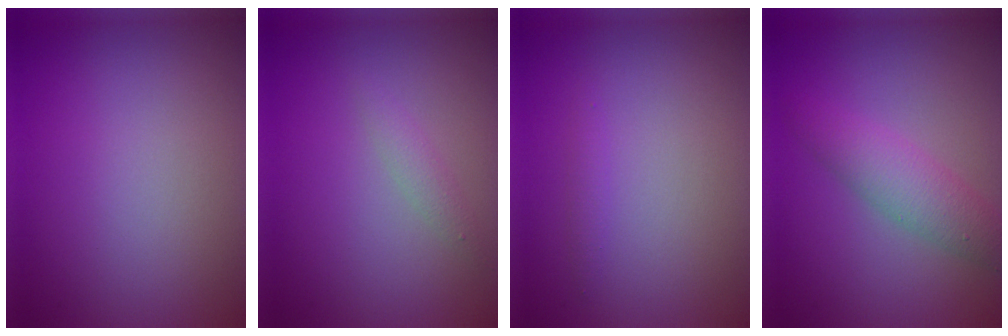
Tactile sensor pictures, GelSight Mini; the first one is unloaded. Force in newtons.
{"total": 1.1, "press": 1.1, "slide": 0.1}
{"total": 0.7, "press": 0.7, "slide": 0.0}
{"total": 3.4, "press": 3.4, "slide": 0.1}